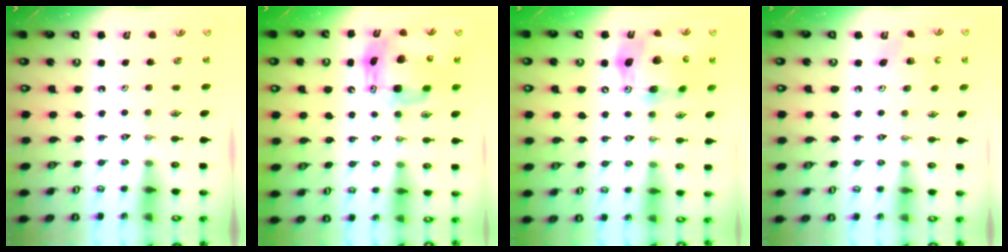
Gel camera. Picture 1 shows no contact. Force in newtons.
{"total": 14.2, "press": 14.2, "slide": 1.5}
{"total": 17.2, "press": 17.0, "slide": 2.7}
{"total": 5.9, "press": 5.9, "slide": 0.4}